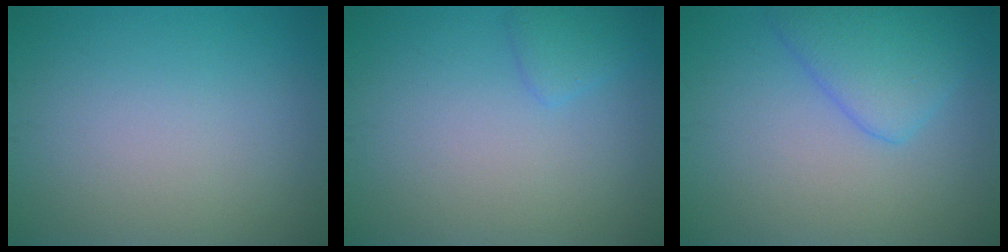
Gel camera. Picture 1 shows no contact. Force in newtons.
{"total": 1.4, "press": 1.4, "slide": 0.1}
{"total": 4.1, "press": 4.1, "slide": 0.3}